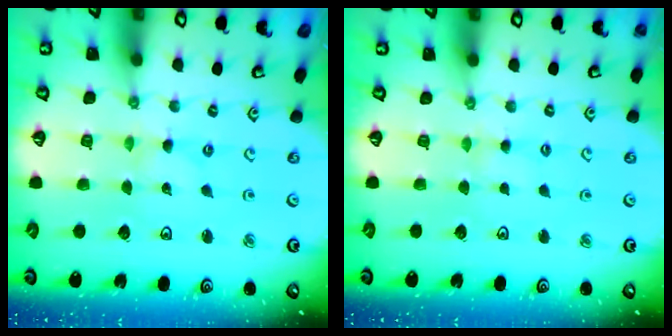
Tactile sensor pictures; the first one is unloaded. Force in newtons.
{"total": 2.8, "press": 2.8, "slide": 0.3}